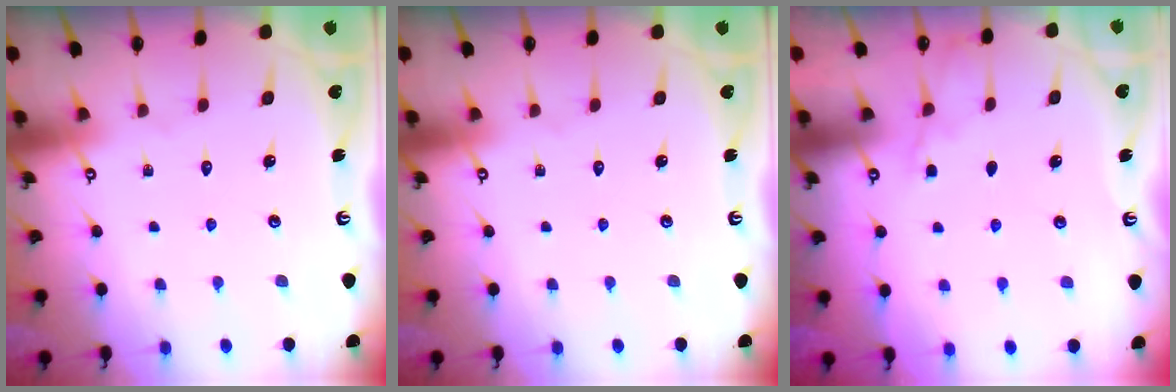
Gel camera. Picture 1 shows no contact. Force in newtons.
{"total": 0.0}
{"total": 3.3, "press": 3.3, "slide": 0.4}